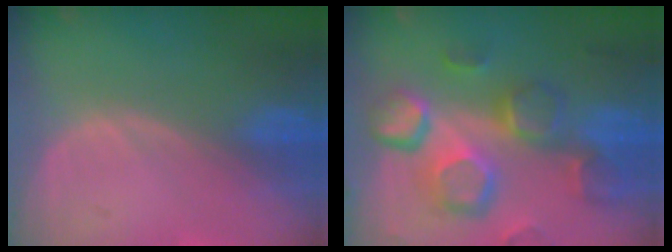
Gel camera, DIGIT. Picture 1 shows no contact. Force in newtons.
{"total": 12.9, "press": 11.3, "slide": 6.3}